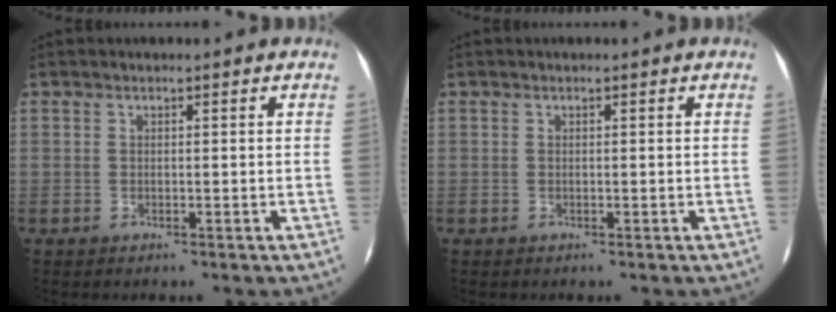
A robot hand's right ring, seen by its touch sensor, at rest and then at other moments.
{"total": 0.0}